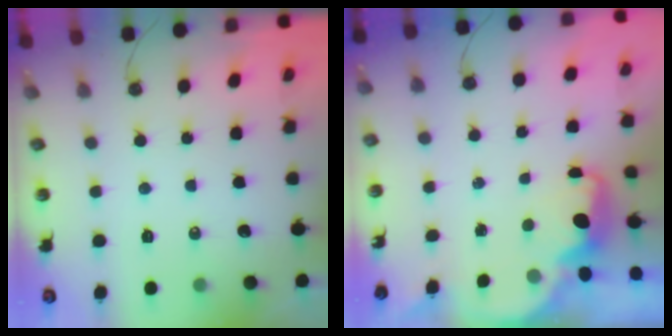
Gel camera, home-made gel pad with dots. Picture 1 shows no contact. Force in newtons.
{"total": 2.2, "press": 2.1, "slide": 0.6}